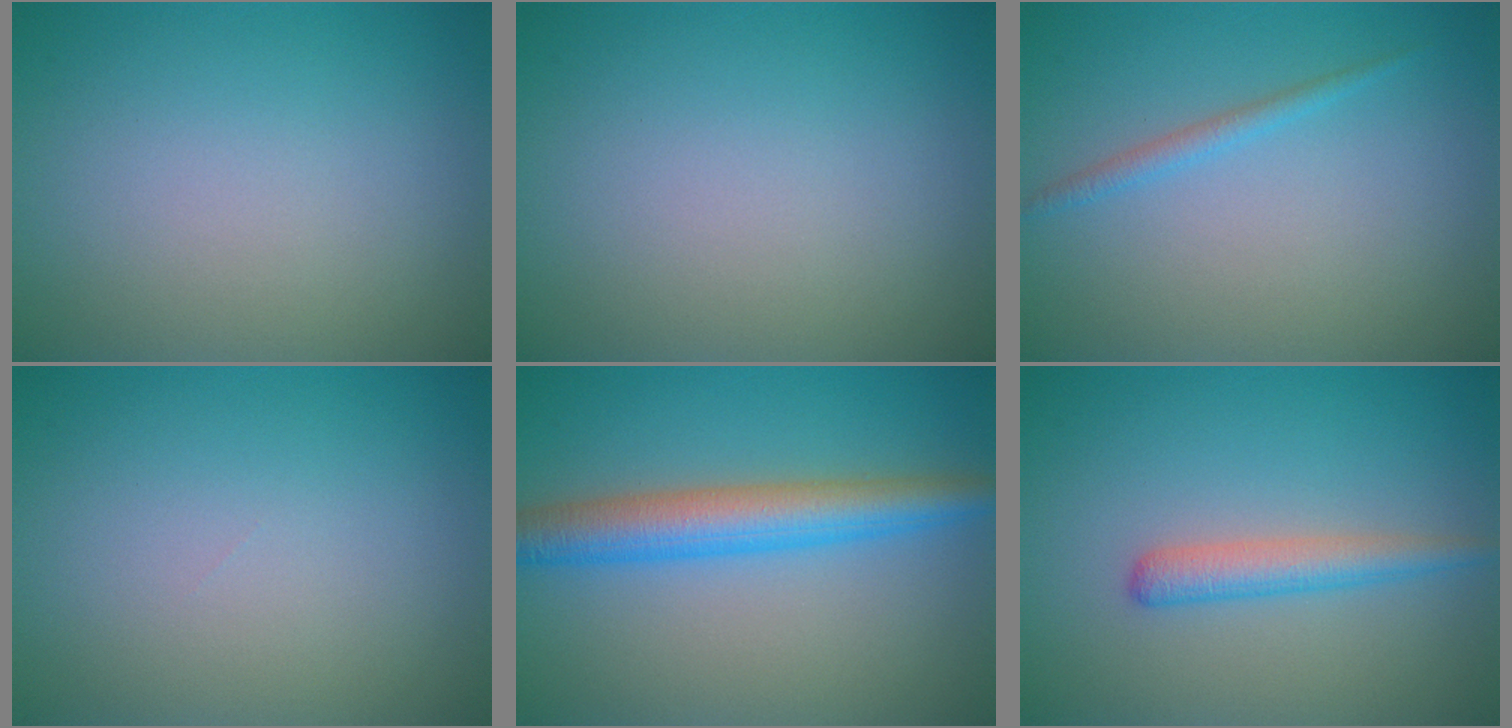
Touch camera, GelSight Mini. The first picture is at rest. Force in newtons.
{"total": 0.0}
{"total": 1.2, "press": 1.2, "slide": 0.1}
{"total": 0.0}
{"total": 5.3, "press": 5.3, "slide": 0.2}
{"total": 2.5, "press": 2.5, "slide": 0.1}